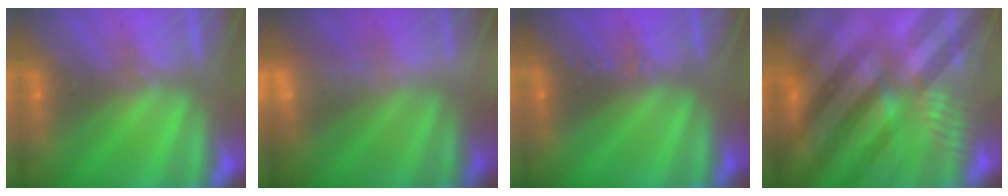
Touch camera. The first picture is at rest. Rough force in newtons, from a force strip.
{"total": 2.2}
{"total": 2.4}
{"total": 7.2}